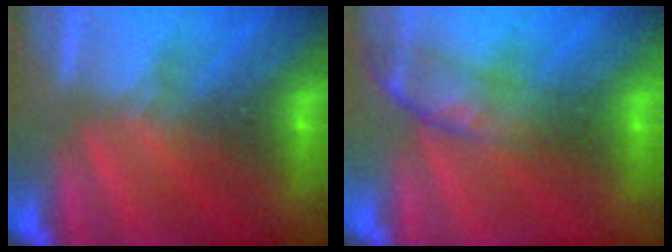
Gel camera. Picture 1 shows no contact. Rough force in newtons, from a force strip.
{"total": 2.6}